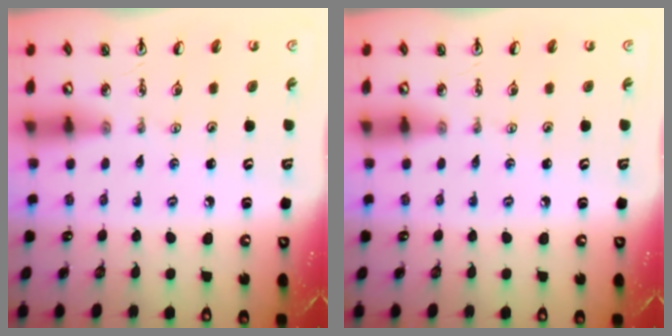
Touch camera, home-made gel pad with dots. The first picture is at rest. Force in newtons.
{"total": 0.0}